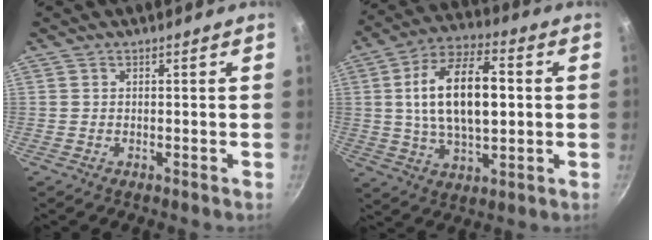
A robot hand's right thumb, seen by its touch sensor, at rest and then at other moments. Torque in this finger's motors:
{"motor_torque": [-0.81, 1.89, 1.27, 0.51, 0.48]}